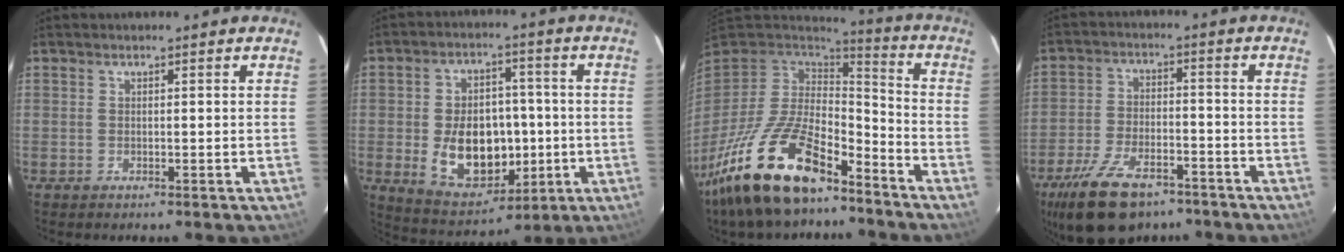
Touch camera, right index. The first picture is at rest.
{"total": 15.1, "force": [-2.3, 10.3, 10.9], "torque": [-0.210, 0.008, -0.011]}
{"total": 22.8, "force": [-15.5, 8.7, 14.2], "torque": [-0.295, -0.034, -0.273]}
{"total": 15.9, "force": [-11.0, 7.6, 8.6], "torque": [-0.193, -0.017, -0.185]}